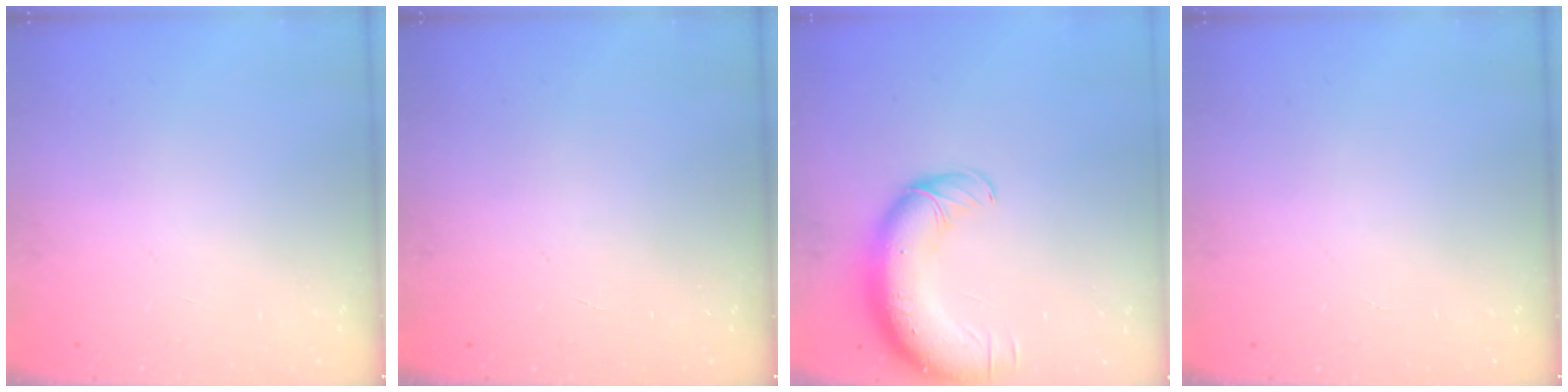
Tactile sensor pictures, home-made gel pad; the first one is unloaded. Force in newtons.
{"total": 0.0}
{"total": 13.5, "press": 13.0, "slide": 3.6}
{"total": 0.0}